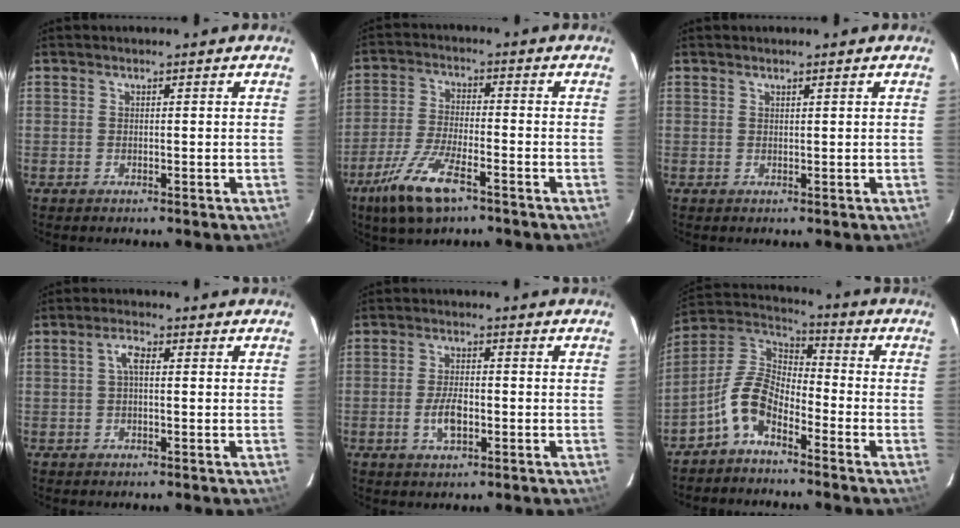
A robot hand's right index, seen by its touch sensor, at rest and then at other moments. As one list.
[{"total": 10.9, "force": [-6.7, 3.2, 7.9], "torque": [-0.177, -0.017, -0.128]}, {"total": 0.6, "force": [0.5, -0.1, 0.2], "torque": [-0.007, -0.004, 0.008]}, {"total": 2.3, "force": [0.2, 0.9, 2.2], "torque": [-0.046, 0.010, 0.004]}, {"total": 4.9, "force": [-1.5, 2.3, 4.1], "torque": [-0.083, -0.001, -0.025]}, {"total": 9.5, "force": [-5.4, 4.8, 6.1], "torque": [-0.133, 0.021, -0.118]}]